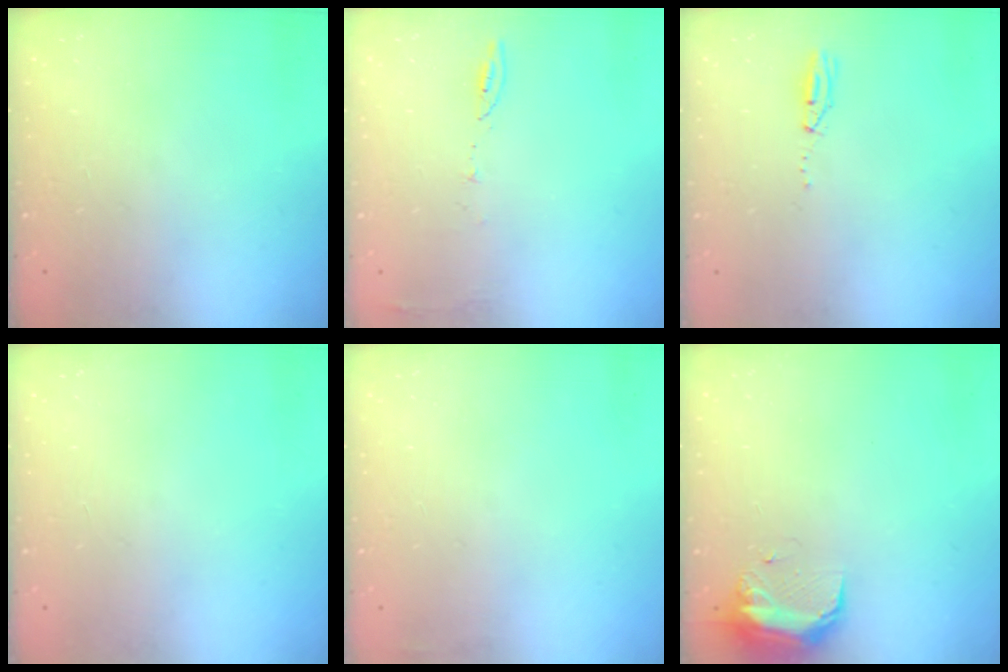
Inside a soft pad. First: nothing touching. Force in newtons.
{"total": 5.8, "press": 5.7, "slide": 0.9}
{"total": 3.5, "press": 2.9, "slide": 2.0}
{"total": 0.0}
{"total": 2.9, "press": 2.4, "slide": 1.6}
{"total": 9.3, "press": 9.1, "slide": 1.9}